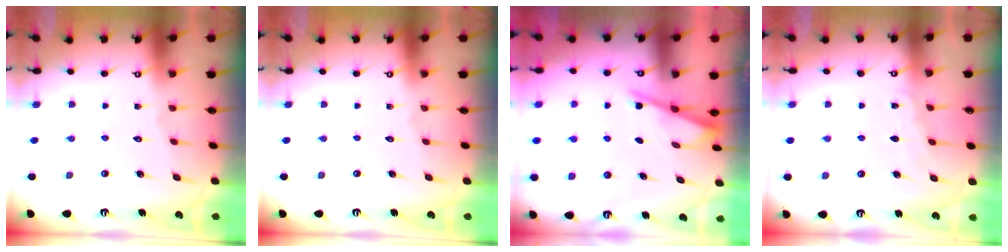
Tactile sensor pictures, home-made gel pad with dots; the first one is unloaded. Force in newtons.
{"total": 0.0}
{"total": 2.8, "press": 2.8, "slide": 0.3}
{"total": 4.8, "press": 4.8, "slide": 0.6}